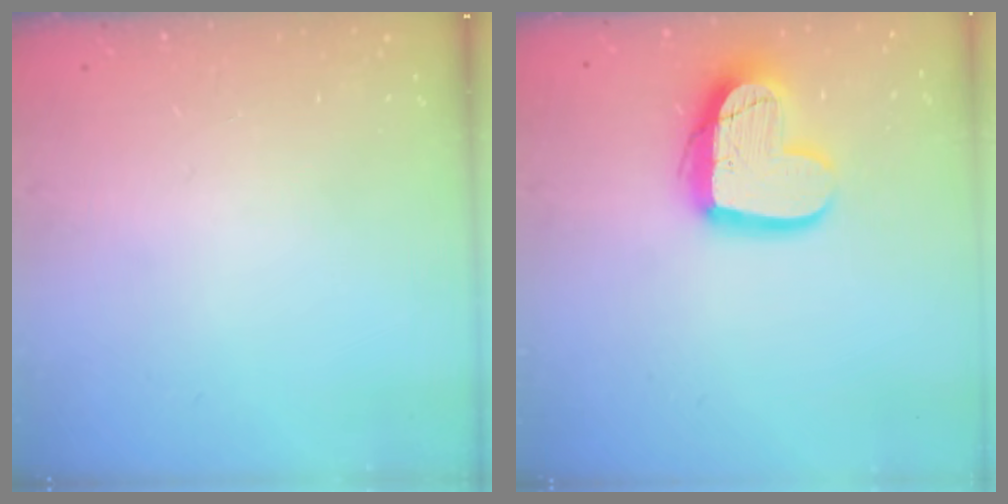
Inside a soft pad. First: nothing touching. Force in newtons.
{"total": 15.9, "press": 15.9, "slide": 1.3}